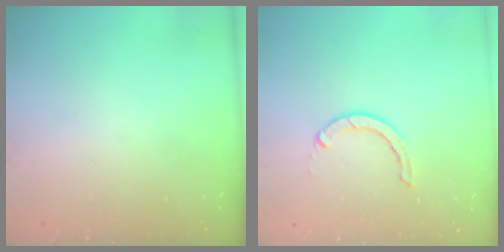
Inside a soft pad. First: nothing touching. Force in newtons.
{"total": 2.9, "press": 2.9, "slide": 0.1}